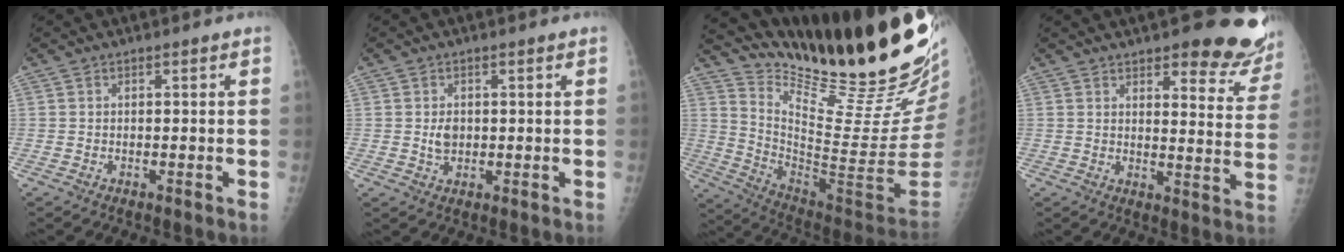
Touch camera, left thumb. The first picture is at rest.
{"total": 2.6, "force": [0.4, 1.8, 1.8], "torque": [-0.024, -0.003, 0.011]}
{"total": 31.1, "force": [23.0, 5.0, 20.3], "torque": [-0.290, -0.143, 0.354]}
{"total": 15.6, "force": [12.3, 4.6, 8.5], "torque": [-0.056, -0.081, 0.136]}